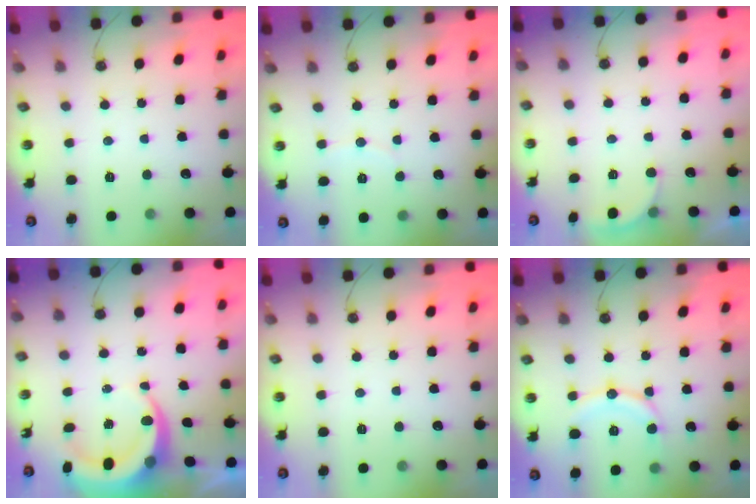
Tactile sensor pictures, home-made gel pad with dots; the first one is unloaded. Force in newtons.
{"total": 2.7, "press": 2.7, "slide": 0.3}
{"total": 2.1, "press": 2.0, "slide": 0.6}
{"total": 8.1, "press": 8.0, "slide": 1.2}
{"total": 0.0}
{"total": 11.9, "press": 11.8, "slide": 1.2}